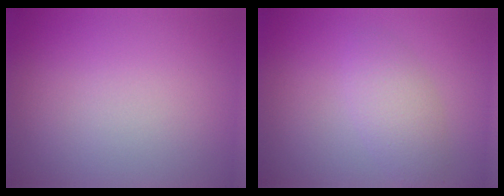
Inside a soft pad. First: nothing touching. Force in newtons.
{"total": 2.6, "press": 2.6, "slide": 0.1}